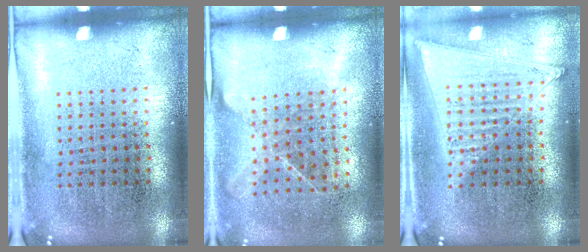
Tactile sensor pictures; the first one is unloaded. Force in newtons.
{"total": 1.2, "press": 0.9, "slide": 0.8}
{"total": 1.2, "press": 1.2, "slide": 0.2}